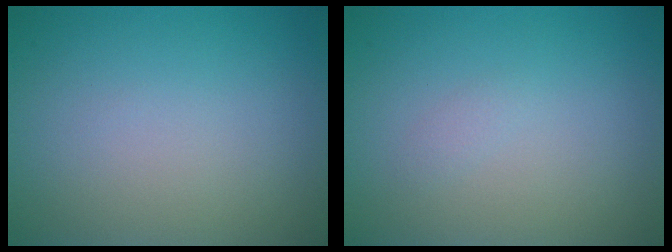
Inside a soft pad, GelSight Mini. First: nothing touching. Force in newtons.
{"total": 0.6, "press": 0.6, "slide": 0.0}